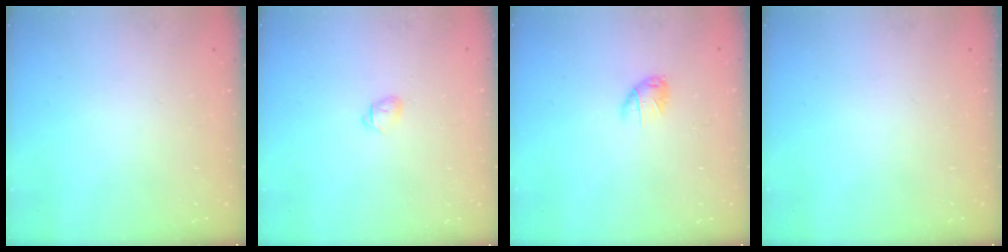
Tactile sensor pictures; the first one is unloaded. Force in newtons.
{"total": 3.7, "press": 3.6, "slide": 0.9}
{"total": 5.1, "press": 5.1, "slide": 0.5}
{"total": 0.0}